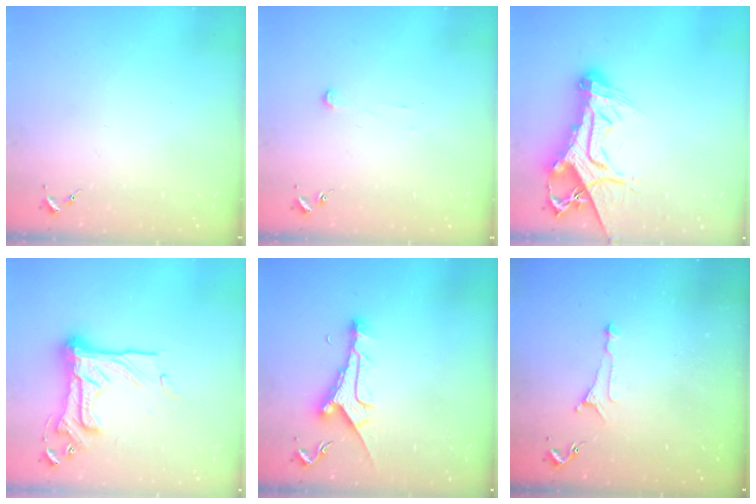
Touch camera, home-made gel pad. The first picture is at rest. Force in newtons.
{"total": 2.9, "press": 2.9, "slide": 0.2}
{"total": 18.1, "press": 18.0, "slide": 1.9}
{"total": 19.3, "press": 19.1, "slide": 2.9}
{"total": 10.2, "press": 10.2, "slide": 0.8}
{"total": 4.8, "press": 4.8, "slide": 0.4}